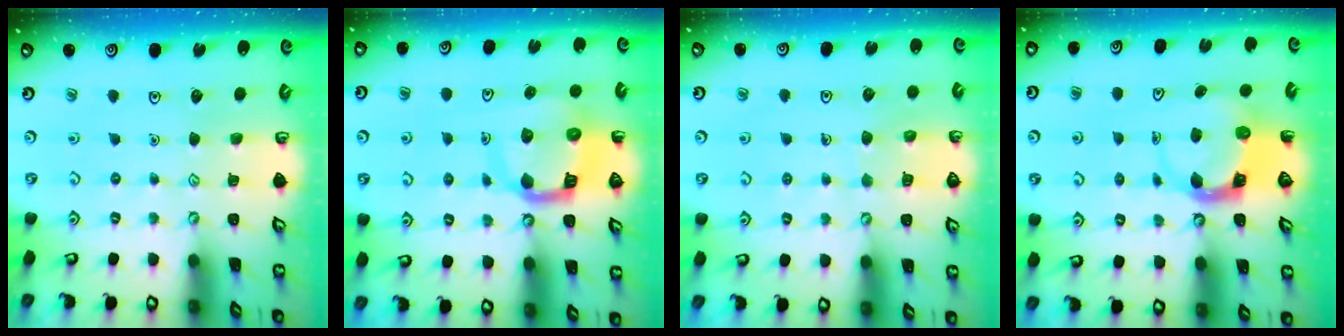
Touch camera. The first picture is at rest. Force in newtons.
{"total": 10.5, "press": 10.4, "slide": 1.2}
{"total": 6.4, "press": 6.3, "slide": 0.4}
{"total": 3.9, "press": 3.9, "slide": 0.6}